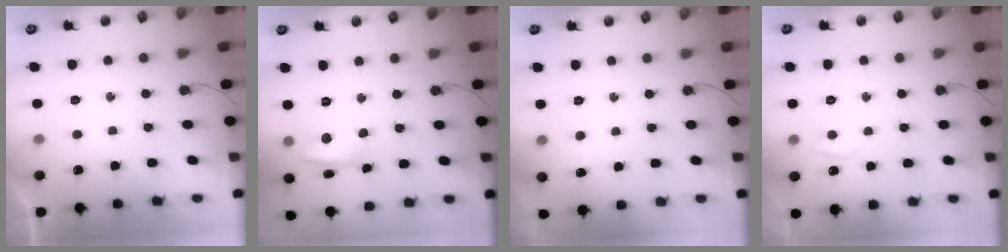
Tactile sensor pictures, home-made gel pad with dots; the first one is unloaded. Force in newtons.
{"total": 11.7, "press": 5.7, "slide": 10.3}
{"total": 4.3, "press": 3.9, "slide": 1.8}
{"total": 3.6, "press": 3.5, "slide": 0.4}